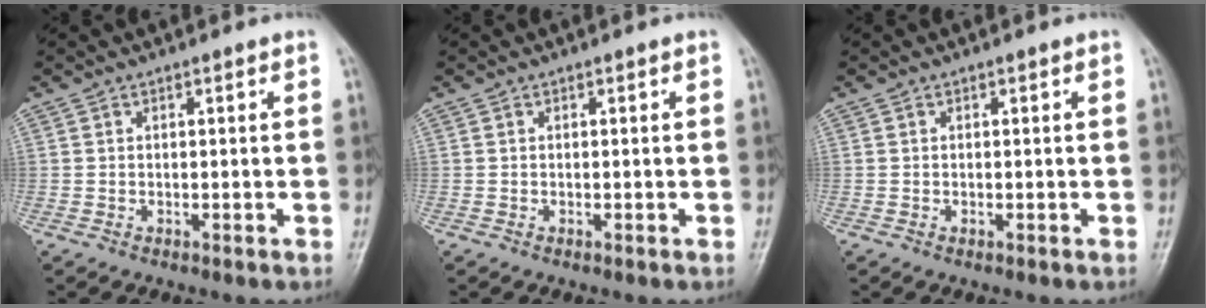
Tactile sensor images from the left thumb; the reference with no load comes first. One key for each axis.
{"total": 0.0}
{"total": 0.0}